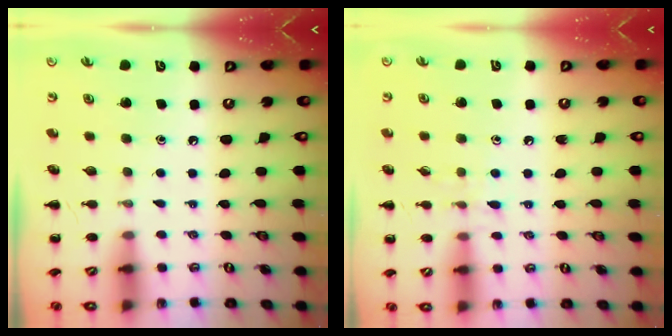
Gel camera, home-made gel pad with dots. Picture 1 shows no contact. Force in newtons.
{"total": 6.5, "press": 6.3, "slide": 1.9}